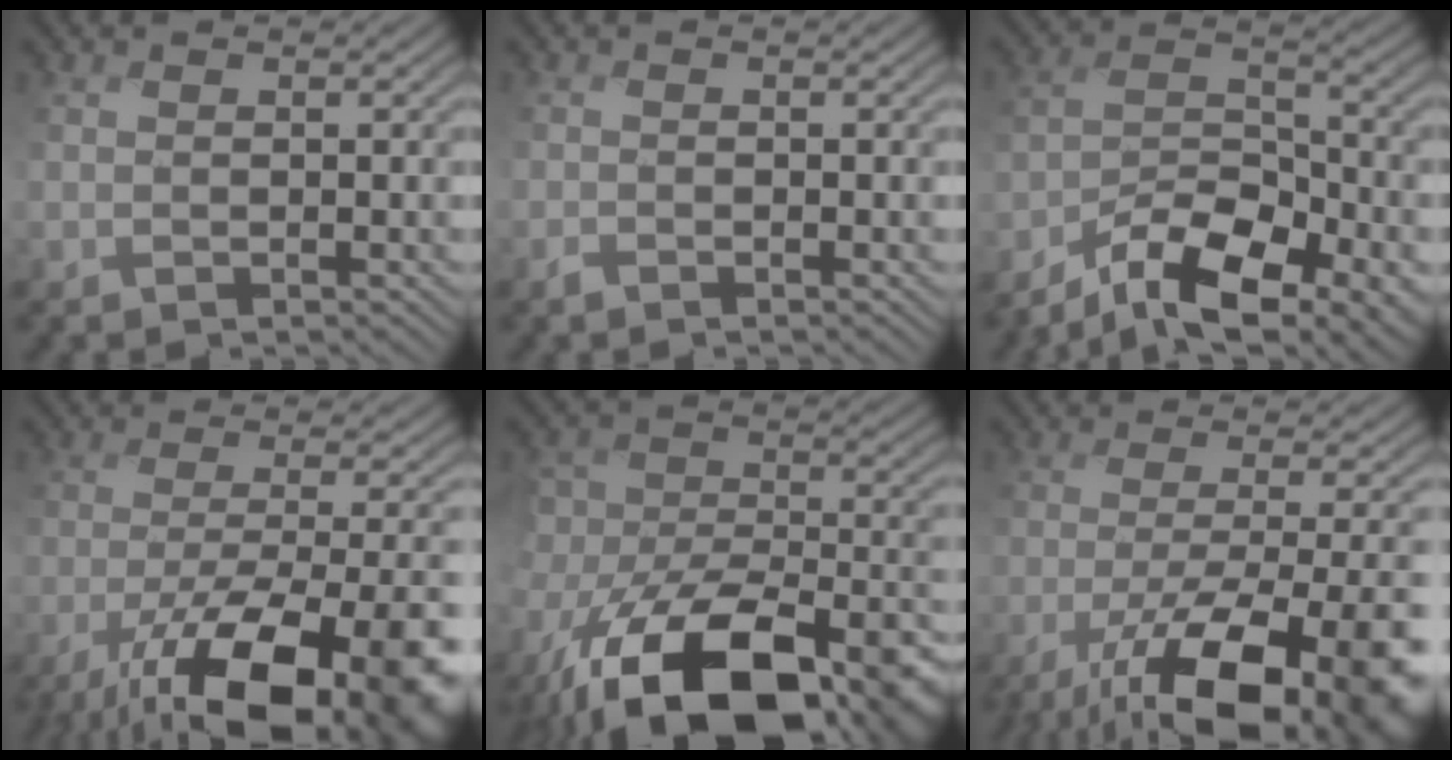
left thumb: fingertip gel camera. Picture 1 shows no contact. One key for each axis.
{"total": 0.8, "fx": -0.8, "fy": 0.1, "fz": 0.2, "tx": -0.003, "ty": 0.002, "tz": -0.019}
{"total": 13.9, "fx": -10.4, "fy": 5.0, "fz": 7.8, "tx": -0.150, "ty": -0.017, "tz": -0.168}
{"total": 17.5, "fx": -10.5, "fy": 4.8, "fz": 13.1, "tx": -0.210, "ty": -0.037, "tz": -0.158}
{"total": 20.8, "fx": -14.3, "fy": 9.3, "fz": 11.9, "tx": -0.235, "ty": -0.076, "tz": -0.203}
{"total": 17.0, "fx": -9.9, "fy": 4.4, "fz": 13.0, "tx": -0.211, "ty": -0.029, "tz": -0.150}